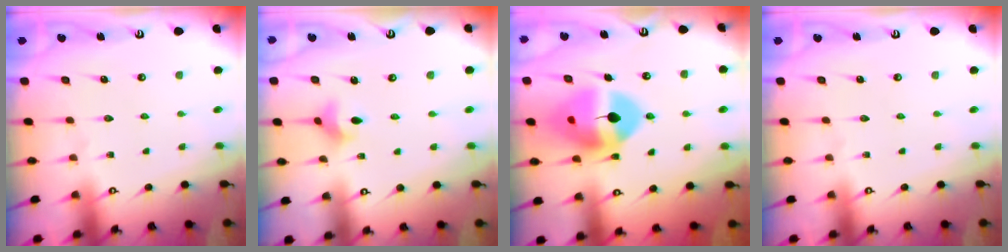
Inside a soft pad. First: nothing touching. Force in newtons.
{"total": 4.5, "press": 4.4, "slide": 1.0}
{"total": 14.6, "press": 14.4, "slide": 2.0}
{"total": 0.0}